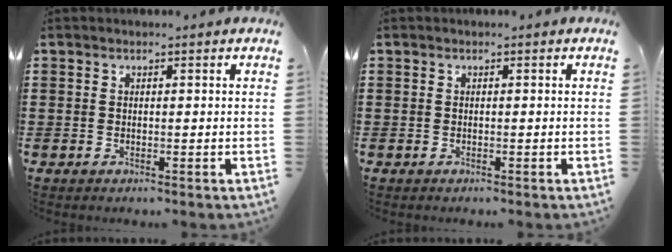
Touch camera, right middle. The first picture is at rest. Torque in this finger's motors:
{"motor_torque": [-0.13, 0.16, -0.05, 0.00]}